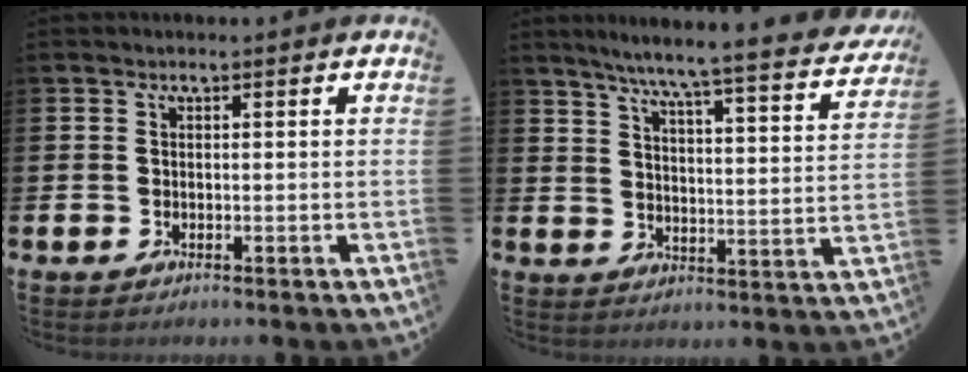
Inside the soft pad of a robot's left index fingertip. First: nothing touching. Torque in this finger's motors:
{"motor_torque": [0.85, -1.29, 0.63, 0.21]}